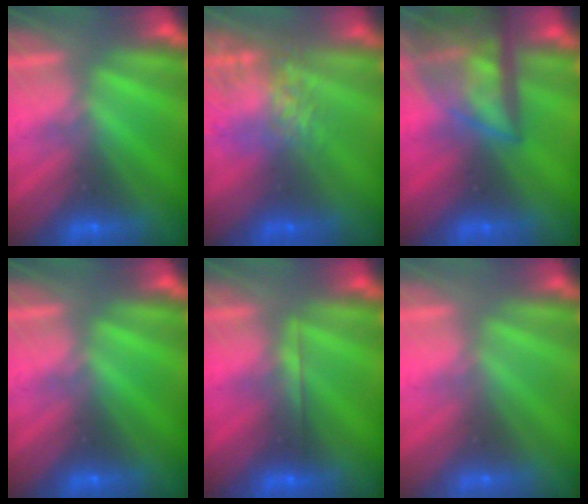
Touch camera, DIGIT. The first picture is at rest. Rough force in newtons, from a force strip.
{"total": 5.7}
{"total": 9.0}
{"total": 0.0}
{"total": 1.7}
{"total": 2.9}